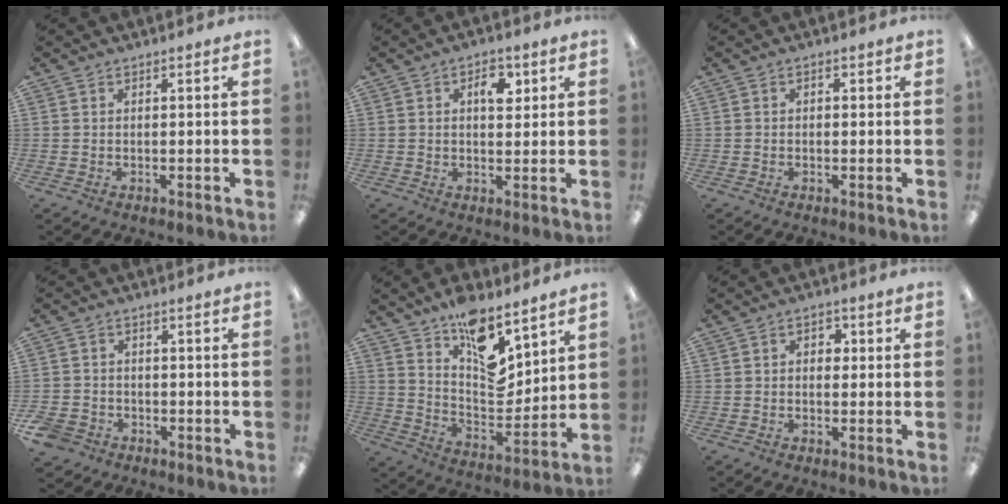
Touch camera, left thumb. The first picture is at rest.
{"total": 5.3, "force": [2.1, 2.9, 3.9], "torque": [-0.044, -0.009, 0.027]}
{"total": 1.1, "force": [-0.4, 0.7, 0.7], "torque": [-0.012, 0.005, -0.009]}
{"total": 3.7, "force": [-2.6, 2.4, 1.0], "torque": [-0.035, 0.006, -0.055]}
{"total": 13.1, "force": [9.2, 5.4, 7.6], "torque": [-0.109, -0.069, 0.162]}
{"total": 2.9, "force": [-0.1, 2.0, 2.0], "torque": [-0.024, 0.005, -0.008]}